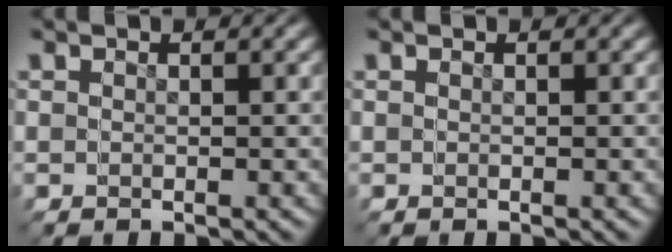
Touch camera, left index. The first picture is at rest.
{"total": 0.0}